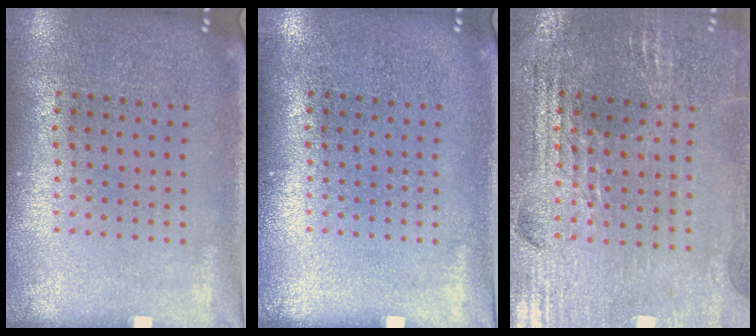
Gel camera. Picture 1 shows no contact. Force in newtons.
{"total": 0.0}
{"total": 2.9, "press": 2.8, "slide": 0.5}